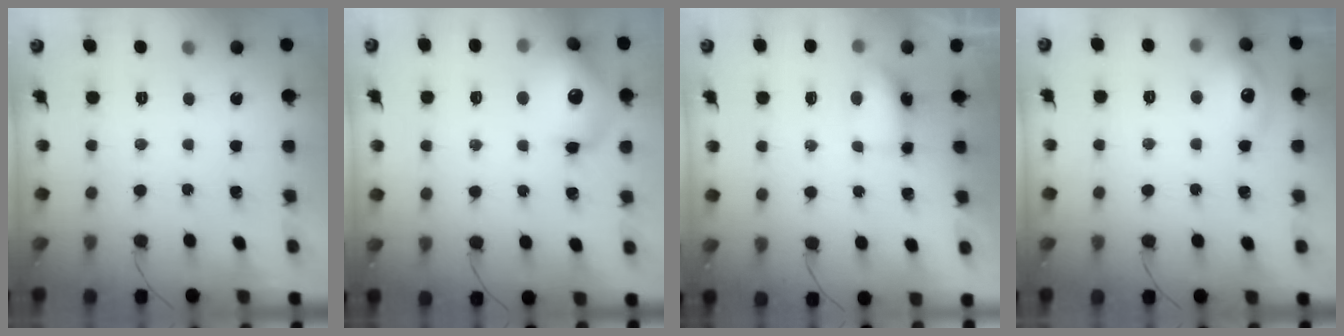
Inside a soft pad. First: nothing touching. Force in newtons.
{"total": 15.0, "press": 14.9, "slide": 1.6}
{"total": 9.3, "press": 6.1, "slide": 7.1}
{"total": 10.9, "press": 10.9, "slide": 0.8}